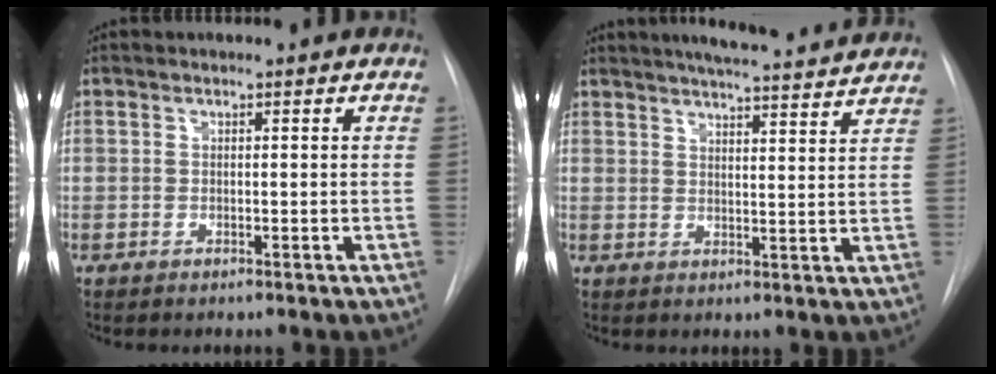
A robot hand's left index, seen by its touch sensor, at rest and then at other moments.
{"total": 15.6, "force": [14.2, 1.6, 6.2], "torque": [-0.092, 0.014, 0.182]}